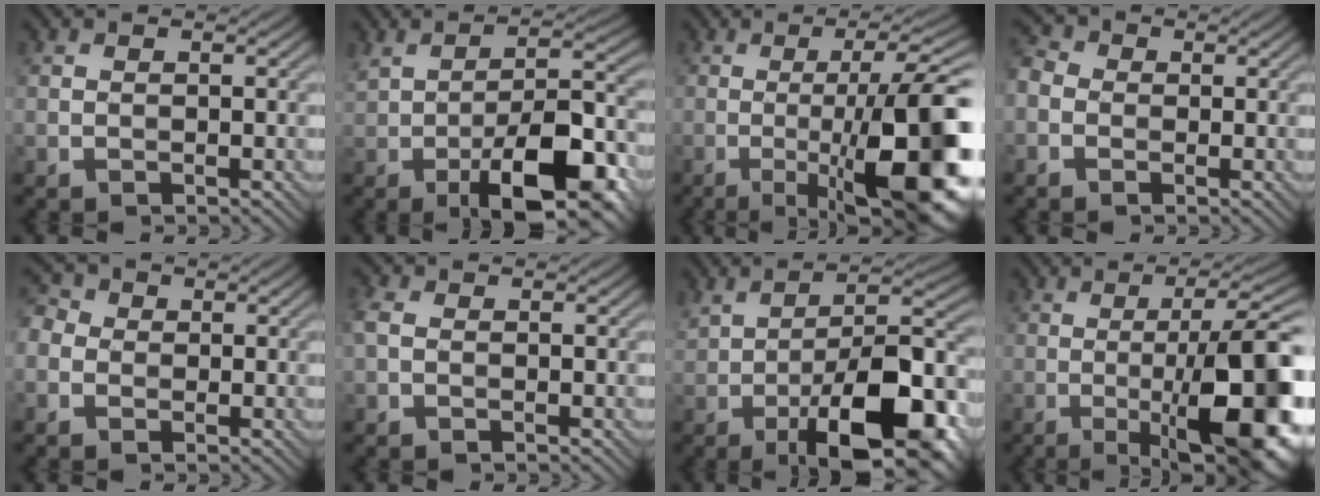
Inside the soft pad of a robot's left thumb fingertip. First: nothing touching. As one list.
[{"total": 12.5, "force": [-4.0, 4.6, 10.9], "torque": [-0.184, -0.010, -0.062]}, {"total": 16.6, "force": [-4.1, 3.9, 15.7], "torque": [-0.184, 0.012, -0.054]}, {"total": 3.3, "force": [-1.0, 2.7, 1.6], "torque": [-0.049, 0.003, -0.030]}, {"total": 3.2, "force": [-0.7, 2.8, 1.4], "torque": [-0.045, 0.006, -0.019]}, {"total": 2.0, "force": [-0.2, 1.3, 1.6], "torque": [-0.051, 0.004, -0.013]}, {"total": 14.8, "force": [-4.8, 5.3, 13.0], "torque": [-0.207, -0.005, -0.076]}, {"total": 16.4, "force": [-3.8, 4.0, 15.4], "torque": [-0.188, 0.011, -0.052]}]